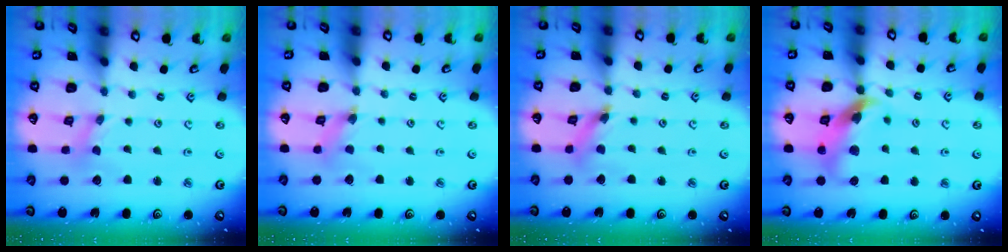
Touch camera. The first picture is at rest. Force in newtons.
{"total": 1.3, "press": 1.3, "slide": 0.3}
{"total": 4.2, "press": 4.2, "slide": 0.3}
{"total": 12.9, "press": 12.8, "slide": 1.9}